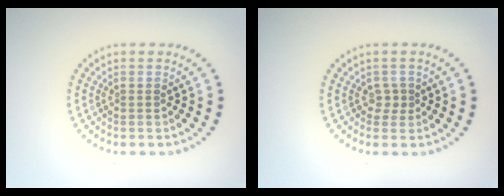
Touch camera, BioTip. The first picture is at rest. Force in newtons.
{"total": 1.1, "press": 0.9, "slide": 0.6}